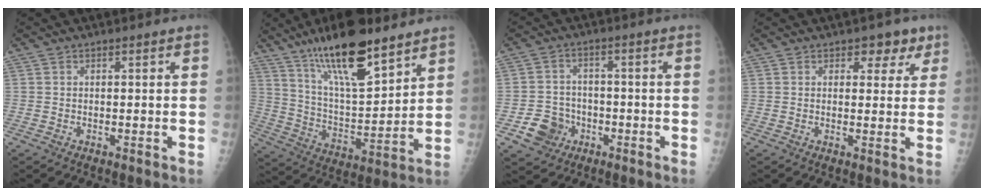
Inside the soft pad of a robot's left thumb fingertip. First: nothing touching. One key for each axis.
{"total": 19.9, "fx": 13.6, "fy": 5.9, "fz": 13.3, "tx": -0.202, "ty": -0.066, "tz": 0.243}
{"total": 6.9, "fx": -3.0, "fy": 5.9, "fz": 1.8, "tx": -0.007, "ty": 0.019, "tz": -0.045}
{"total": 4.3, "fx": 2.6, "fy": 2.9, "fz": 2.0, "tx": 0.010, "ty": -0.009, "tz": 0.028}